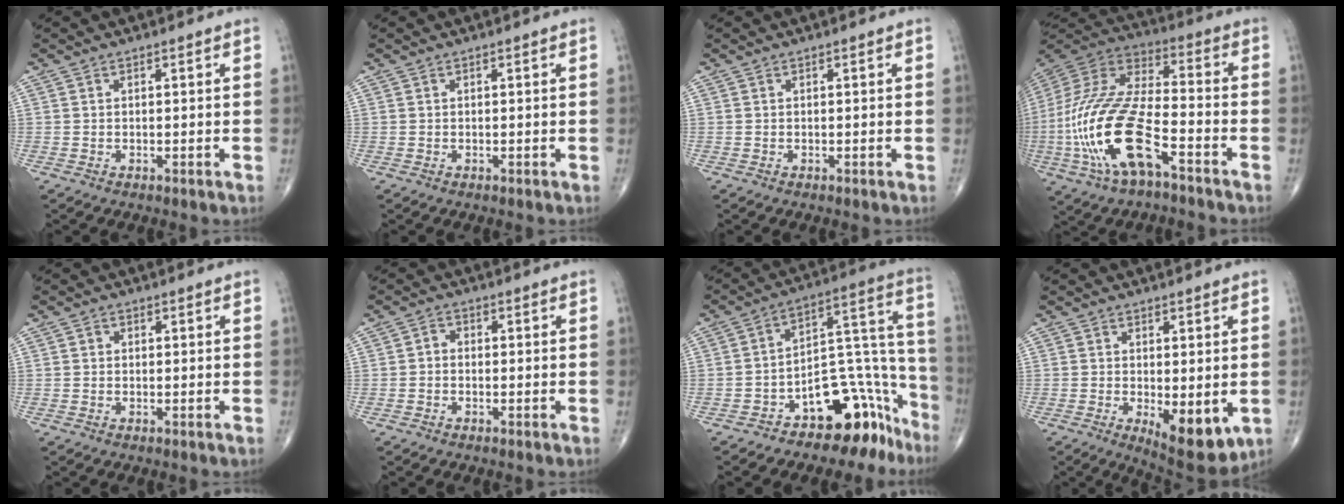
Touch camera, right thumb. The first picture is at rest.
{"total": 0.0}
{"total": 0.0}
{"total": 23.2, "force": [-8.3, 9.3, 19.6], "torque": [-0.450, 0.031, -0.152]}
{"total": 1.1, "force": [0.2, 1.0, 0.4], "torque": [-0.001, 0.002, 0.001]}
{"total": 1.9, "force": [-0.3, 1.5, 1.1], "torque": [-0.008, 0.008, -0.011]}
{"total": 16.8, "force": [-10.9, 8.6, 9.4], "torque": [-0.048, 0.151, -0.163]}
{"total": 9.2, "force": [-2.0, 3.8, 8.1], "torque": [-0.106, -0.023, -0.019]}